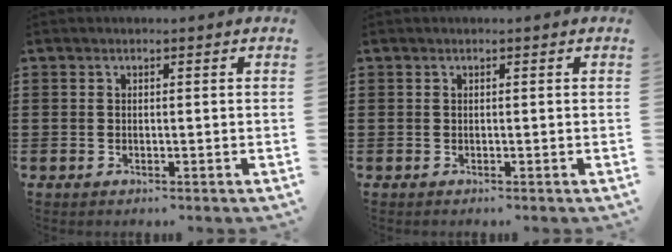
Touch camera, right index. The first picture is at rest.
{"total": 0.0}